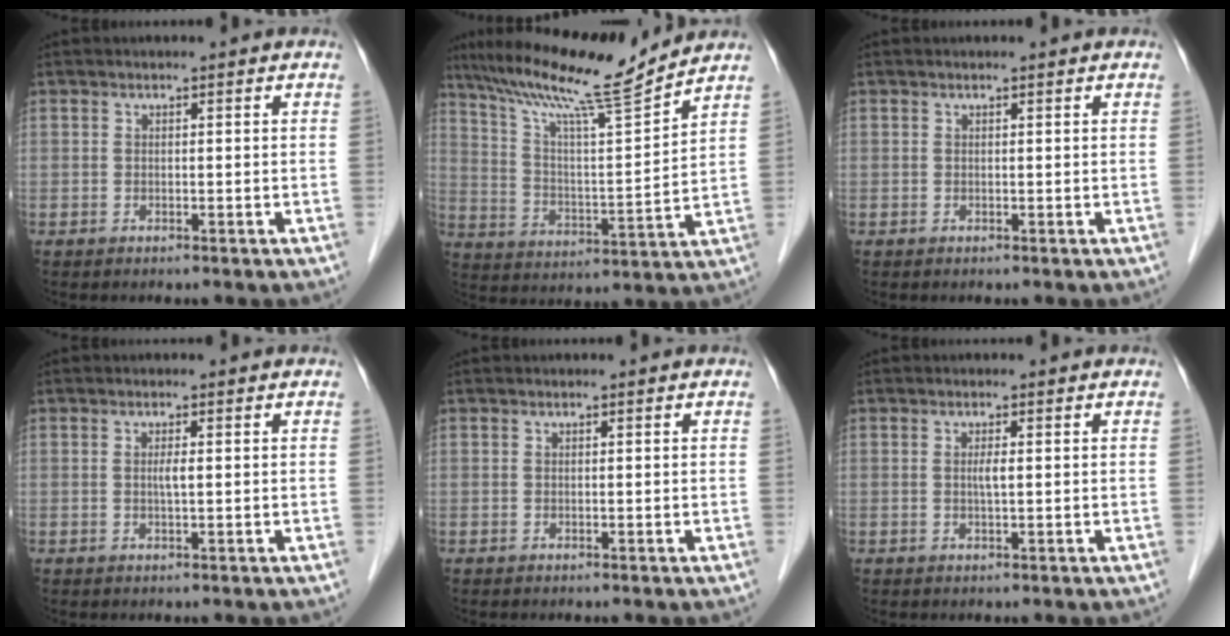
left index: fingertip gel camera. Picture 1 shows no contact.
{"total": 16.0, "force": [13.8, -1.0, 7.9], "torque": [-0.143, -0.001, 0.231]}
{"total": 0.0}
{"total": 1.2, "force": [0.1, 0.0, 1.2], "torque": [-0.026, -0.001, 0.001]}
{"total": 0.0}
{"total": 1.3, "force": [0.1, 0.0, 1.3], "torque": [-0.028, -0.001, 0.002]}